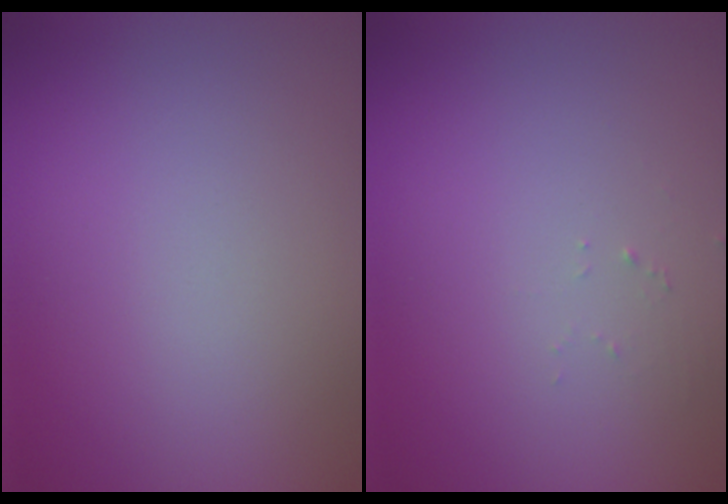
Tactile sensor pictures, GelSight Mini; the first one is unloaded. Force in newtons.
{"total": 0.7, "press": 0.7, "slide": 0.1}